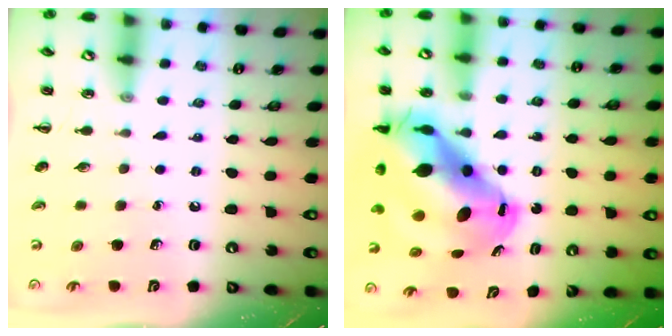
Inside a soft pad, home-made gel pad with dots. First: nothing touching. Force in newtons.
{"total": 17.3, "press": 16.7, "slide": 4.7}